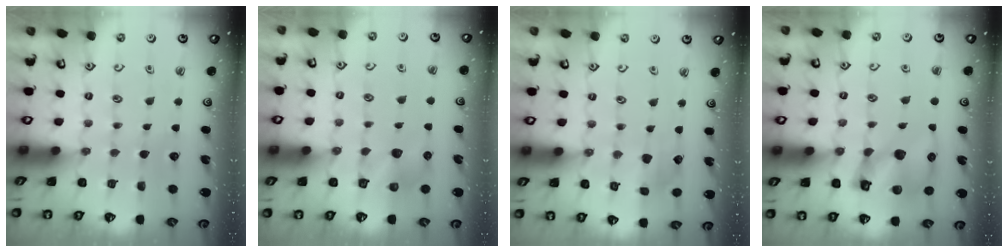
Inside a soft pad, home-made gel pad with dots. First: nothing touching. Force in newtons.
{"total": 6.8, "press": 6.8, "slide": 0.2}
{"total": 3.0, "press": 3.0, "slide": 0.2}
{"total": 11.4, "press": 11.2, "slide": 1.9}